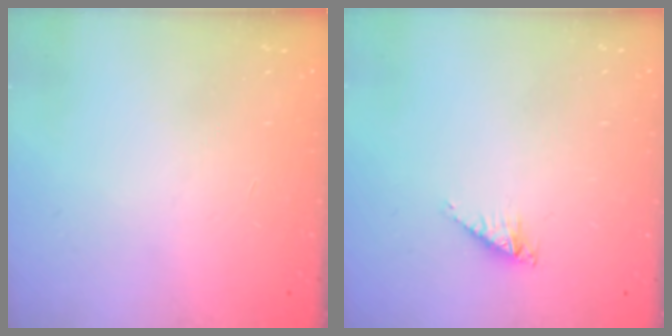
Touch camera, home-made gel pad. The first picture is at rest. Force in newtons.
{"total": 2.7, "press": 2.7, "slide": 0.3}